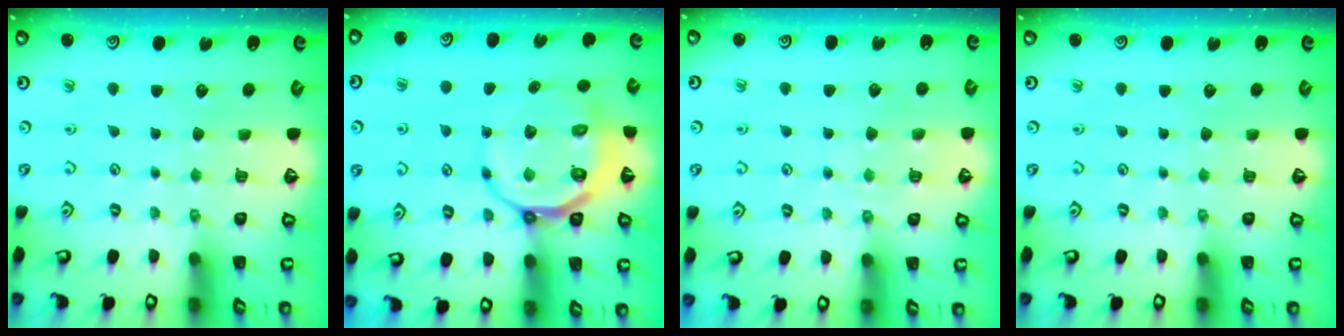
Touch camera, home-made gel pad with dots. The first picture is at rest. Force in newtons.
{"total": 11.1, "press": 10.7, "slide": 3.1}
{"total": 2.8, "press": 2.8, "slide": 0.3}
{"total": 0.0}